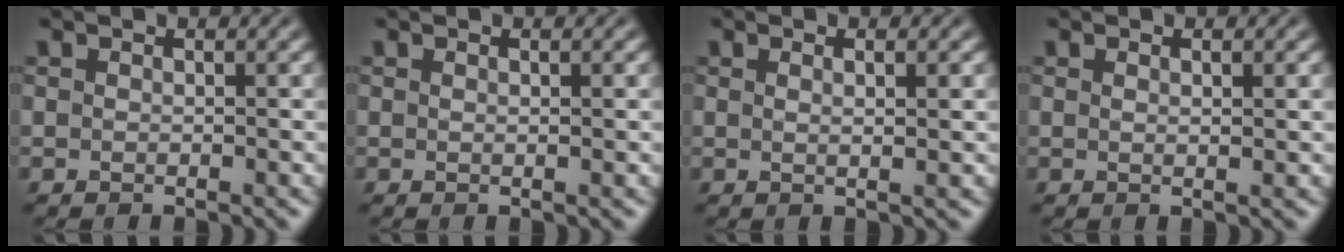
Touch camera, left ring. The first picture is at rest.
{"total": 0.8, "force": [0.2, 0.2, 0.8], "torque": [-0.007, 0.002, 0.000]}
{"total": 2.2, "force": [0.7, 0.7, 2.0], "torque": [-0.021, -0.003, 0.000]}
{"total": 1.2, "force": [0.4, 0.3, 1.1], "torque": [-0.014, 0.000, 0.004]}